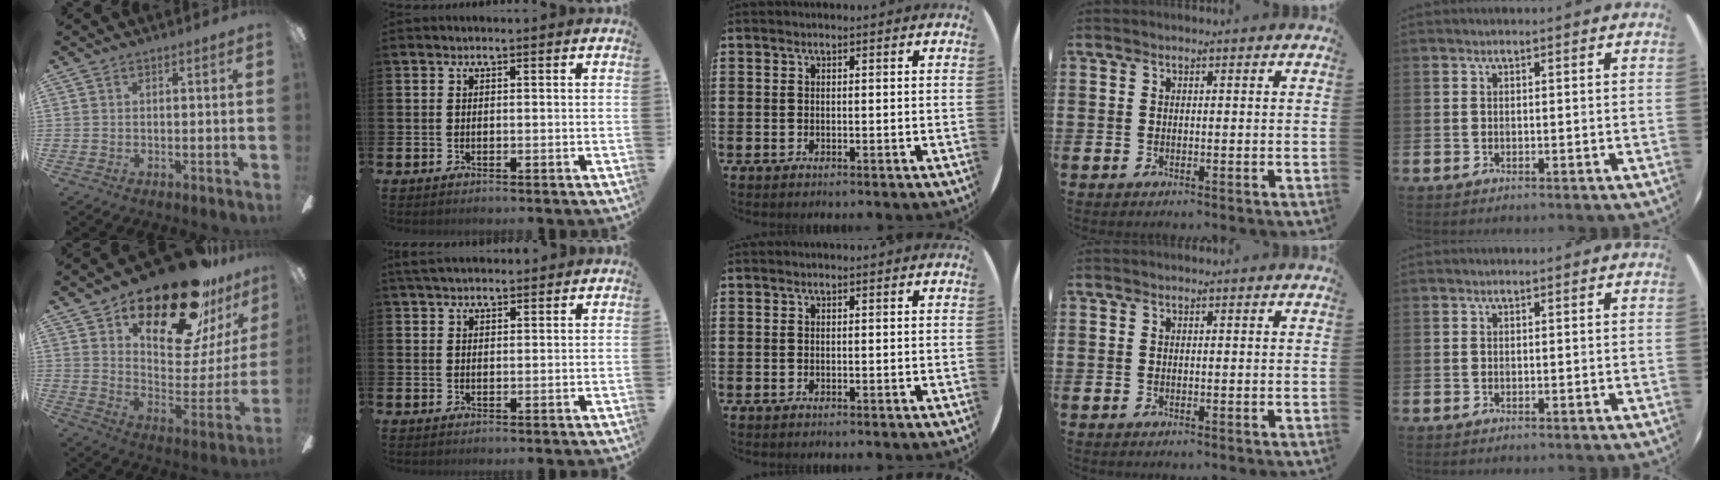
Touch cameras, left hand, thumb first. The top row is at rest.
{"thumb": {"total": 25.6, "force": [20.0, 8.7, 13.4], "torque": [-0.183, -0.136, 0.331]}, "index": {"total": 3.3, "force": [3.0, 0.9, 0.8], "torque": [-0.009, -0.011, 0.054]}}